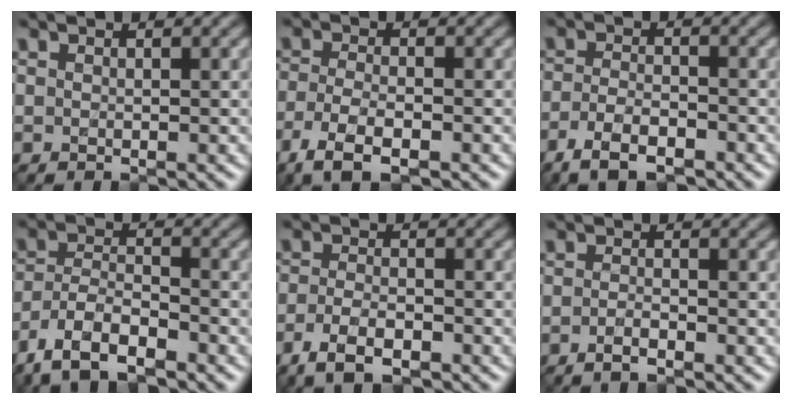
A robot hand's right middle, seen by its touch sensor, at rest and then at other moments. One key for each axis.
{"total": 5.3, "fx": -3.4, "fy": 1.9, "fz": 3.6, "tx": -0.078, "ty": -0.011, "tz": -0.069}
{"total": 4.9, "fx": -3.3, "fy": 1.8, "fz": 3.1, "tx": -0.063, "ty": -0.006, "tz": -0.067}
{"total": 7.6, "fx": -5.5, "fy": 3.0, "fz": 4.3, "tx": -0.083, "ty": -0.007, "tz": -0.111}
{"total": 4.8, "fx": -3.1, "fy": 1.9, "fz": 3.1, "tx": -0.065, "ty": -0.007, "tz": -0.062}
{"total": 1.4, "fx": -0.9, "fy": 0.3, "fz": 1.1, "tx": -0.021, "ty": 0.000, "tz": -0.018}